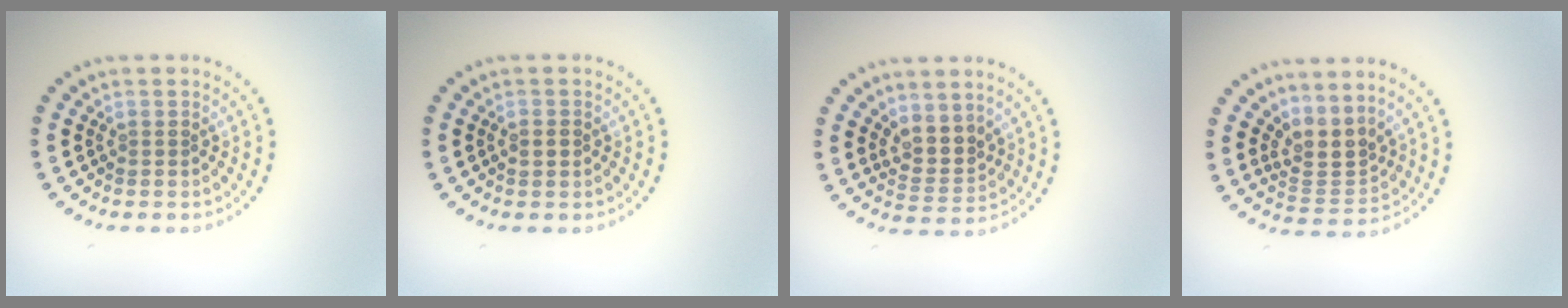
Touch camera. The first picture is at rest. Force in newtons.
{"total": 1.4, "press": 1.4, "slide": 0.0}
{"total": 2.7, "press": 2.0, "slide": 1.8}
{"total": 3.0, "press": 2.1, "slide": 2.1}